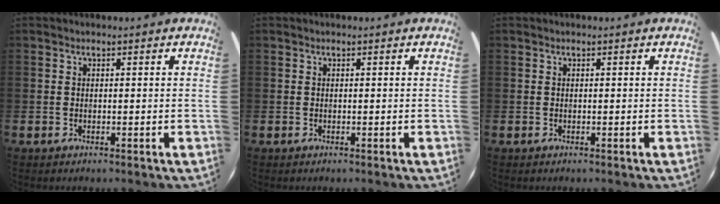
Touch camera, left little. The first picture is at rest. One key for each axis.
{"total": 0.0}
{"total": 0.0}